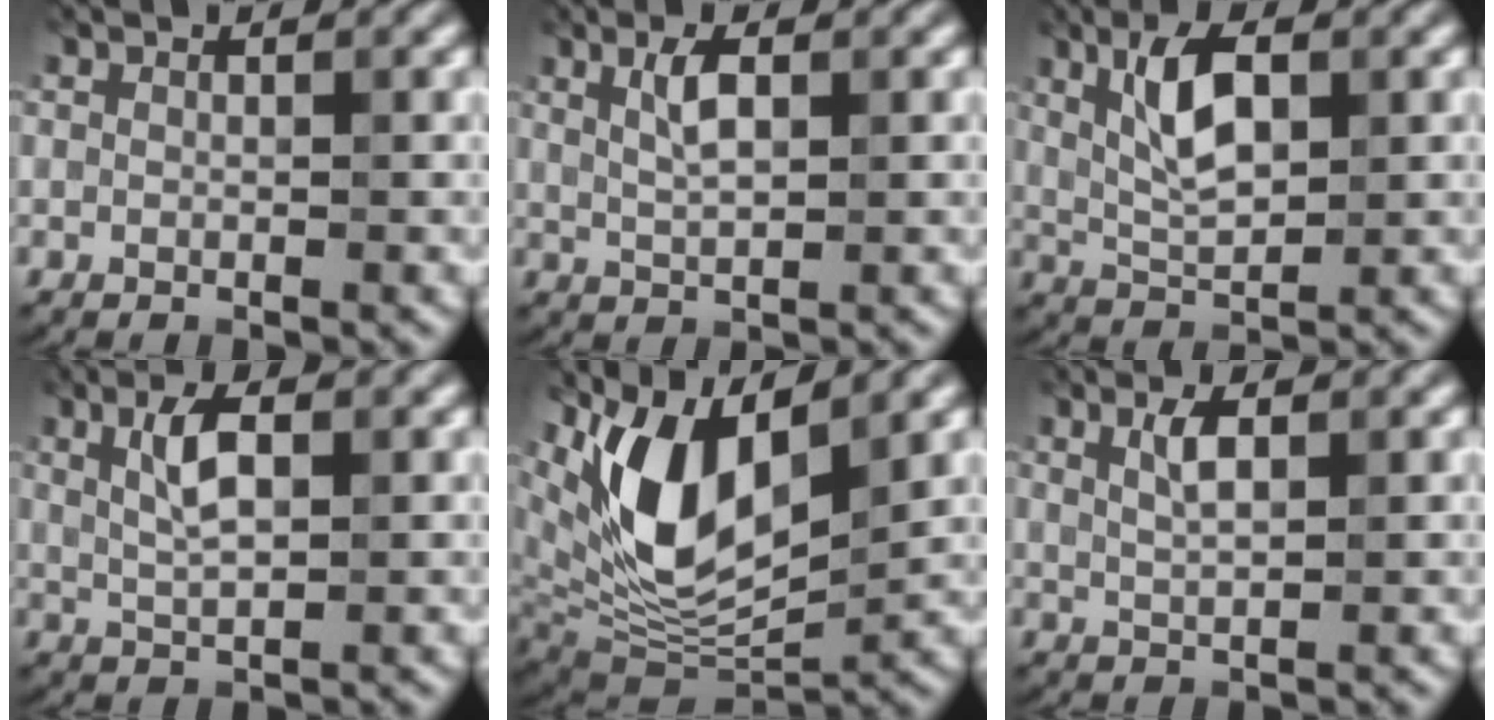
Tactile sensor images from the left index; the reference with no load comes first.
{"total": 2.6, "force": [0.9, 0.7, 2.3], "torque": [-0.043, 0.004, 0.018]}
{"total": 5.2, "force": [1.5, 2.1, 4.6], "torque": [-0.088, 0.006, 0.027]}
{"total": 3.3, "force": [1.0, 1.0, 2.9], "torque": [-0.058, 0.006, 0.018]}
{"total": 10.5, "force": [4.2, 4.8, 8.3], "torque": [-0.164, -0.012, 0.078]}
{"total": 2.1, "force": [0.9, 0.5, 1.8], "torque": [-0.035, 0.002, 0.018]}